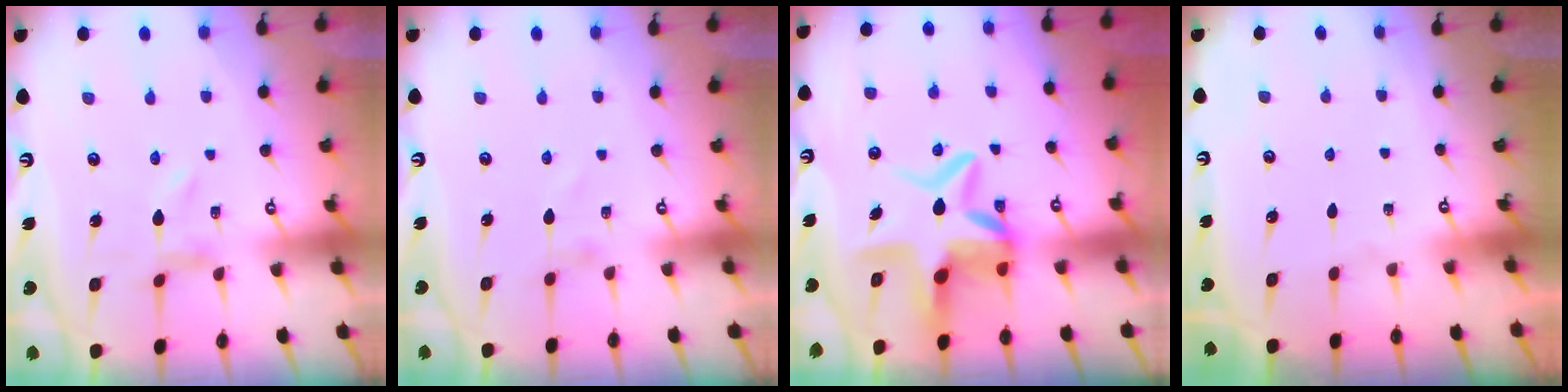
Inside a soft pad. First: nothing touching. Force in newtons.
{"total": 0.9, "press": 0.9, "slide": 0.1}
{"total": 9.7, "press": 9.2, "slide": 3.0}
{"total": 0.0}